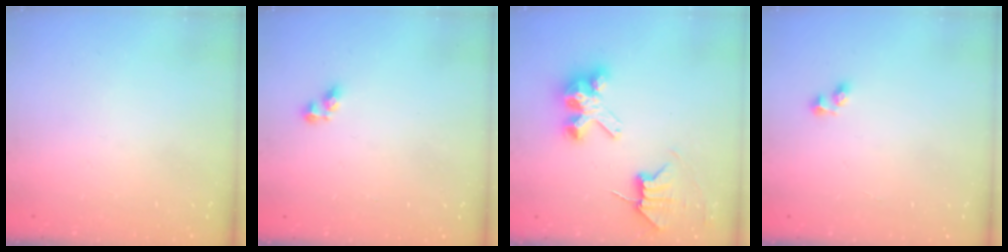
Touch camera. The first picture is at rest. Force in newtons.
{"total": 4.1, "press": 4.0, "slide": 0.6}
{"total": 7.8, "press": 7.7, "slide": 1.0}
{"total": 3.0, "press": 2.7, "slide": 1.3}